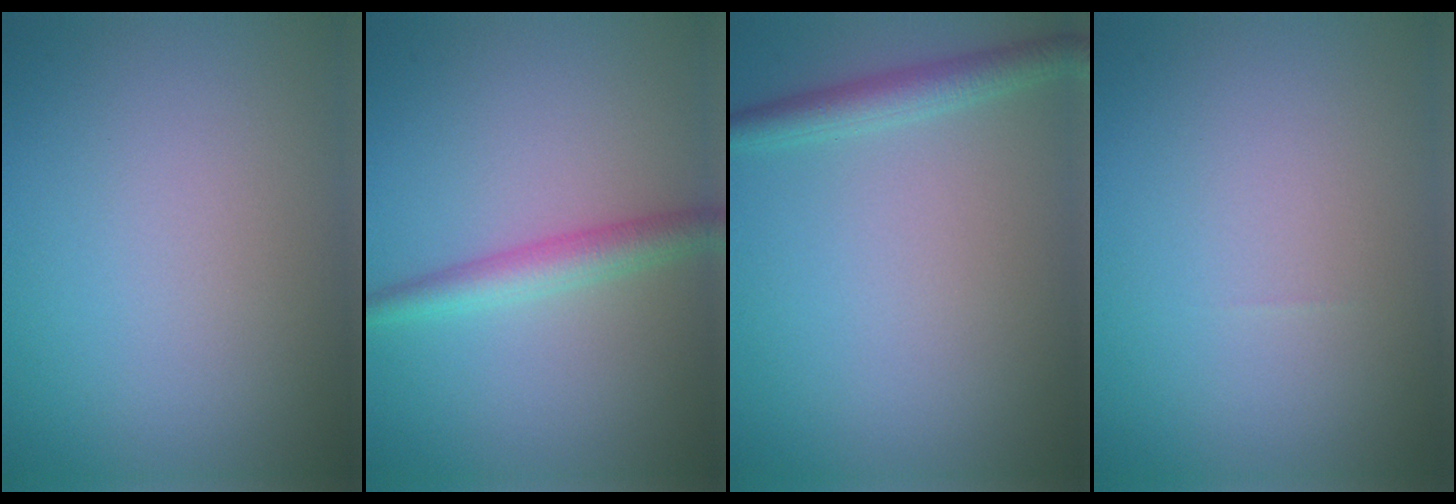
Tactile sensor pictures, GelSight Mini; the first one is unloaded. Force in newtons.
{"total": 2.8, "press": 2.8, "slide": 0.0}
{"total": 2.5, "press": 2.5, "slide": 0.1}
{"total": 0.0}